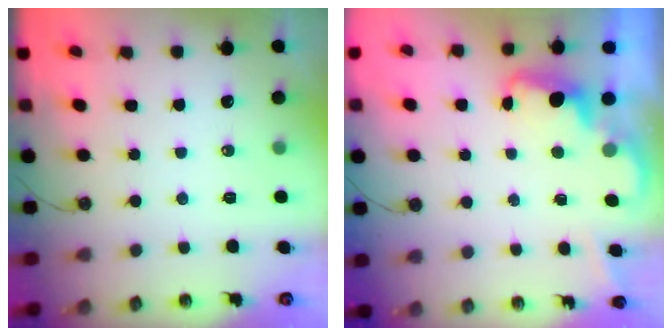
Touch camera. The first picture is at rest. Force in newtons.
{"total": 2.3, "press": 2.2, "slide": 0.5}